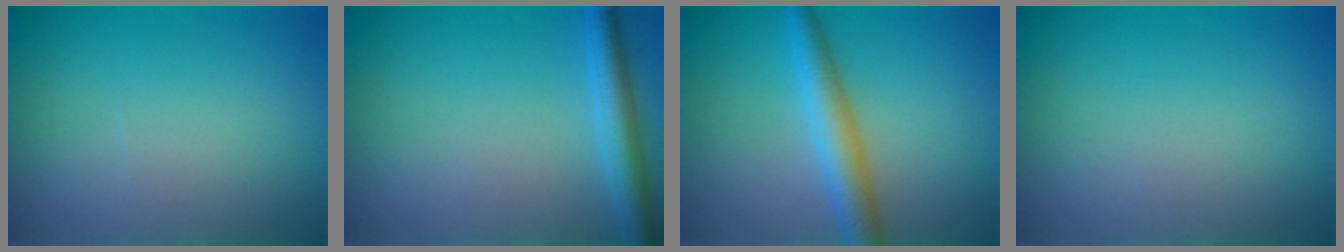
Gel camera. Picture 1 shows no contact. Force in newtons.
{"total": 3.4, "press": 3.4, "slide": 0.3}
{"total": 4.2, "press": 4.2, "slide": 0.1}
{"total": 0.0}